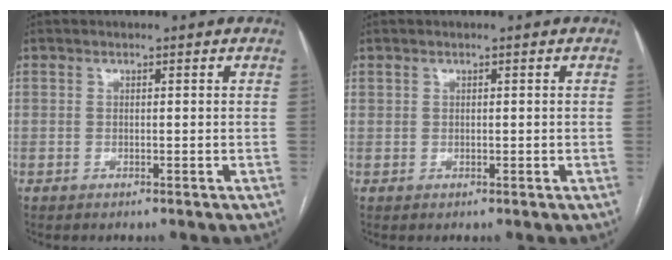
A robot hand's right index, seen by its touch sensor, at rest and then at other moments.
{"total": 0.5, "force": [0.3, 0.4, 0.2], "torque": [-0.002, 0.002, 0.008]}